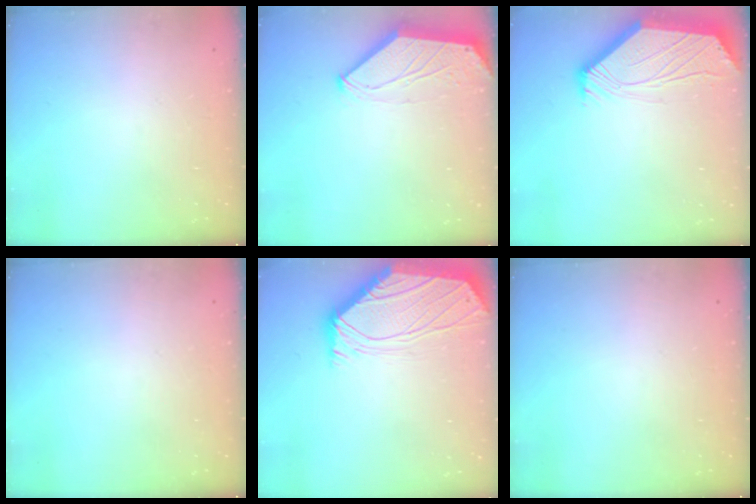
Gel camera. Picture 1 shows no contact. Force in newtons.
{"total": 0.0}
{"total": 3.4, "press": 3.3, "slide": 0.6}
{"total": 0.0}
{"total": 0.0}
{"total": 0.0}